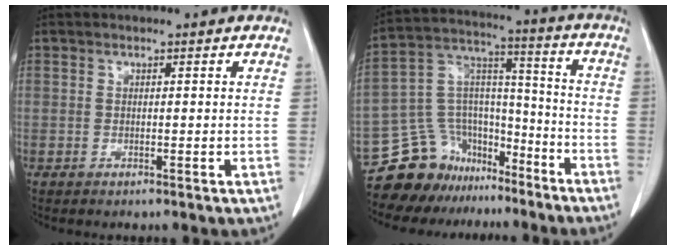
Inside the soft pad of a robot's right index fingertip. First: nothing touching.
{"total": 15.0, "force": [-12.2, 8.2, 2.9], "torque": [-0.055, 0.085, -0.209]}